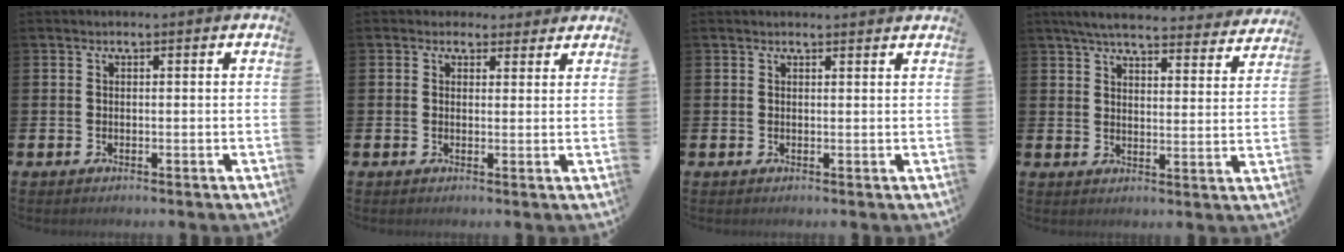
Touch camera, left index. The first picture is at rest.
{"total": 2.7, "force": [2.3, 1.4, -0.2], "torque": [0.003, -0.003, 0.040]}
{"total": 1.0, "force": [1.0, 0.0, 0.1], "torque": [0.005, -0.004, 0.016]}
{"total": 5.7, "force": [5.4, 0.8, 1.7], "torque": [-0.052, -0.031, 0.094]}